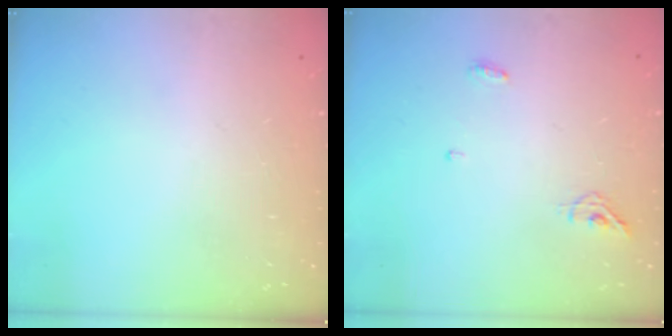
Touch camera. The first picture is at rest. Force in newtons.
{"total": 4.9, "press": 4.8, "slide": 1.0}